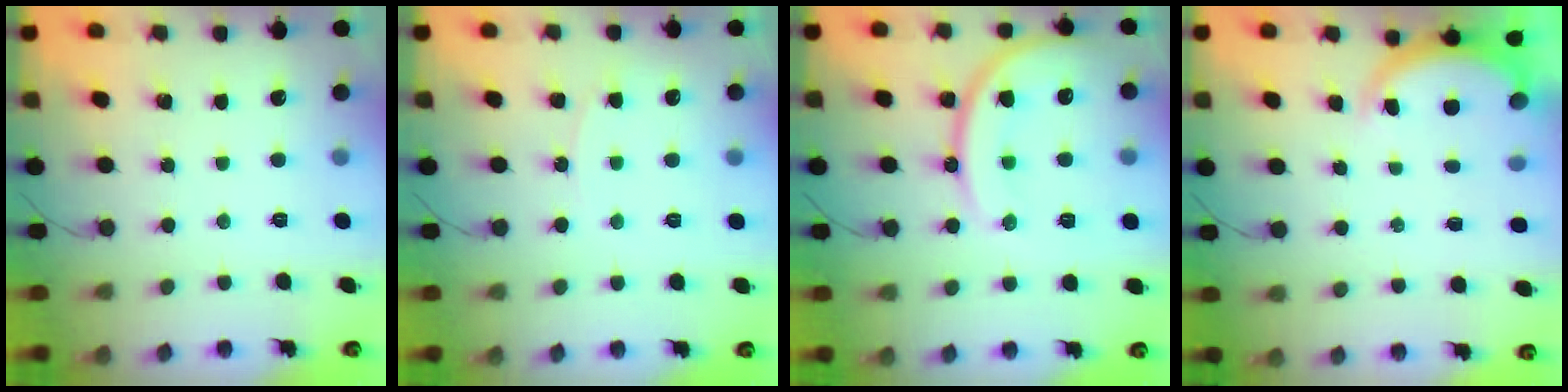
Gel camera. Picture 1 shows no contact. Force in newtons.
{"total": 4.4, "press": 4.4, "slide": 0.4}
{"total": 18.0, "press": 18.0, "slide": 1.4}
{"total": 3.8, "press": 3.8, "slide": 0.6}